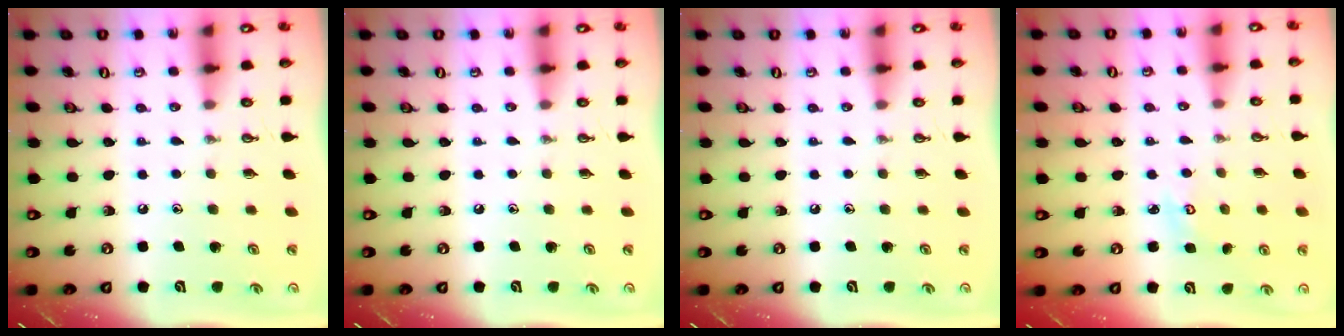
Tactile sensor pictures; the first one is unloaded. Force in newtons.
{"total": 0.0}
{"total": 0.0}
{"total": 3.1, "press": 3.1, "slide": 0.4}